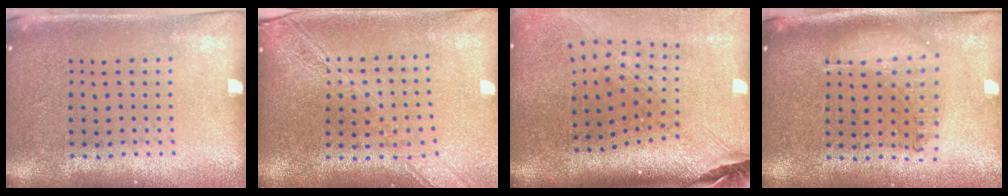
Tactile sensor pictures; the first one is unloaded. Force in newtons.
{"total": 2.2, "press": 1.9, "slide": 1.2}
{"total": 2.9, "press": 2.0, "slide": 2.0}
{"total": 1.1, "press": 1.0, "slide": 0.2}